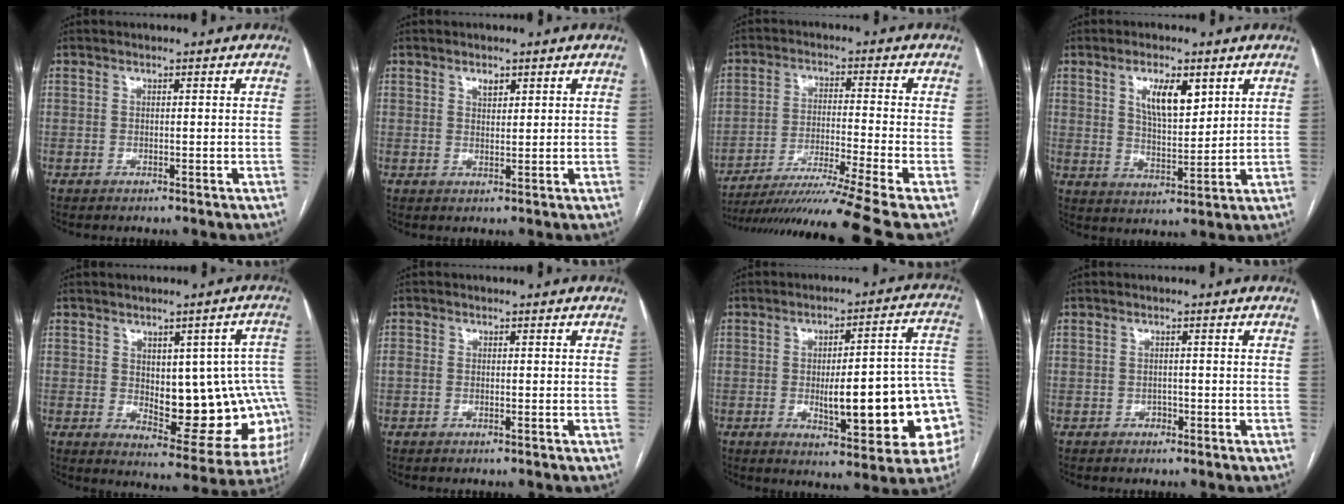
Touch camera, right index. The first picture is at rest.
{"total": 1.8, "force": [1.1, 0.9, 1.0], "torque": [-0.017, -0.001, 0.020]}
{"total": 16.4, "force": [-13.5, -3.6, 8.7], "torque": [-0.144, -0.030, -0.222]}
{"total": 7.5, "force": [3.5, 2.7, 6.0], "torque": [-0.108, 0.000, 0.066]}
{"total": 16.2, "force": [-0.2, 6.9, 14.7], "torque": [-0.142, 0.015, 0.017]}
{"total": 1.3, "force": [-0.4, 0.8, 1.0], "torque": [-0.021, 0.001, -0.004]}
{"total": 19.2, "force": [-3.4, 3.9, 18.4], "torque": [-0.170, 0.031, -0.028]}
{"total": 1.0, "force": [-0.5, 0.8, 0.2], "torque": [-0.003, 0.003, -0.010]}